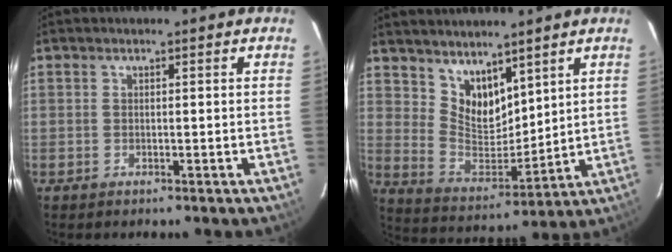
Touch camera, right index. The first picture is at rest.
{"total": 10.0, "force": [7.2, 5.5, 4.1], "torque": [-0.070, -0.001, 0.152]}